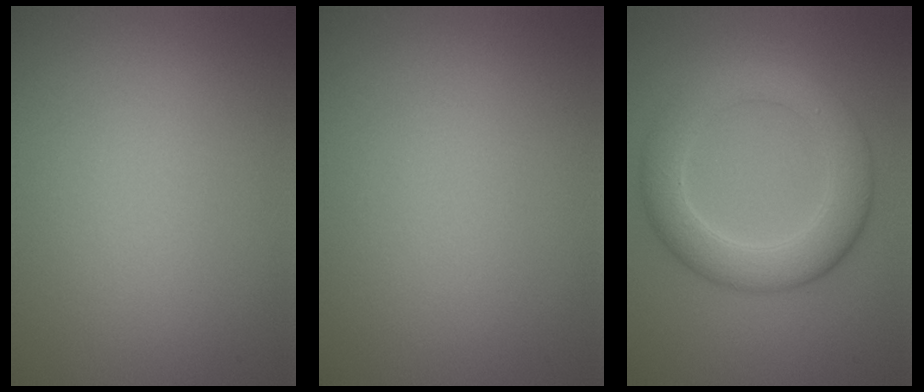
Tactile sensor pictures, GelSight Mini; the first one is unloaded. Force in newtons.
{"total": 0.0}
{"total": 5.7, "press": 5.7, "slide": 0.1}